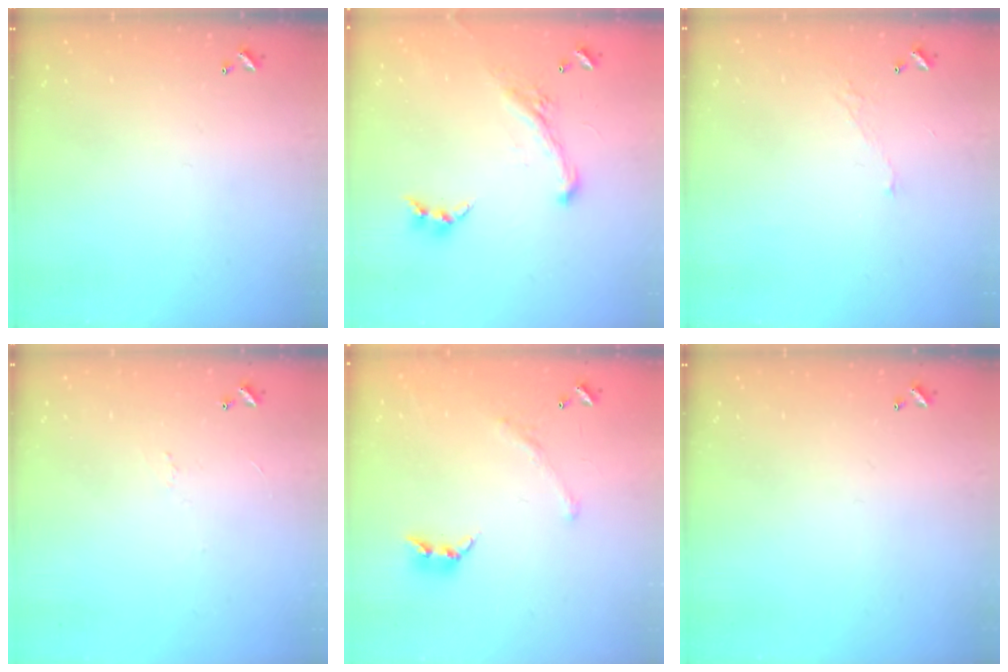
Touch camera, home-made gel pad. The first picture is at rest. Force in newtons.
{"total": 1.9, "press": 1.3, "slide": 1.4}
{"total": 3.5, "press": 3.5, "slide": 0.7}
{"total": 2.3, "press": 2.2, "slide": 0.6}
{"total": 1.6, "press": 1.1, "slide": 1.1}
{"total": 0.0}